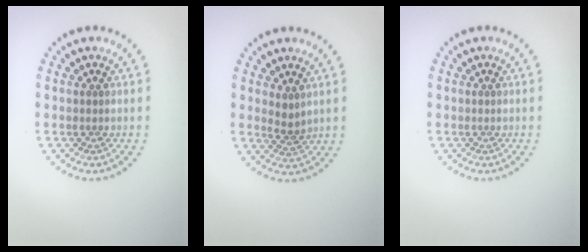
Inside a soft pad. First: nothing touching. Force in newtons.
{"total": 1.6, "press": 1.2, "slide": 1.0}
{"total": 0.0}